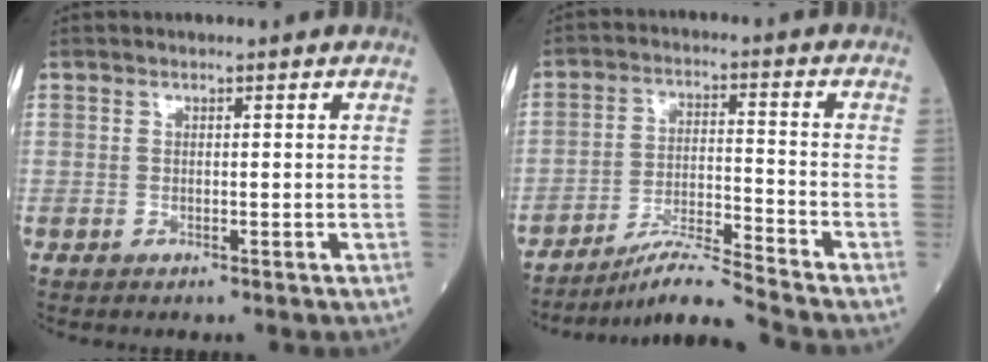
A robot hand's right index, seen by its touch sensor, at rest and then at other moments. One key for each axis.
{"total": 7.7, "fx": -7.0, "fy": -2.4, "fz": 2.1, "tx": -0.044, "ty": -0.008, "tz": -0.126}